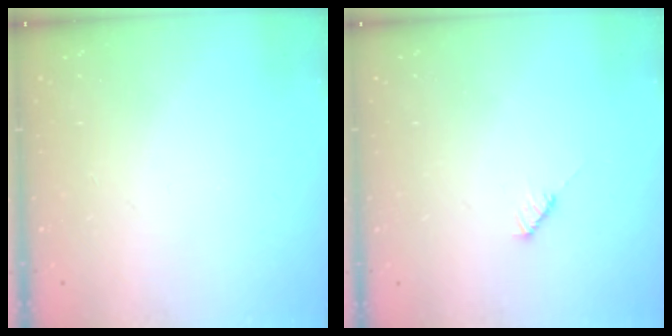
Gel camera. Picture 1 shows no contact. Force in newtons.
{"total": 3.0, "press": 3.0, "slide": 0.2}